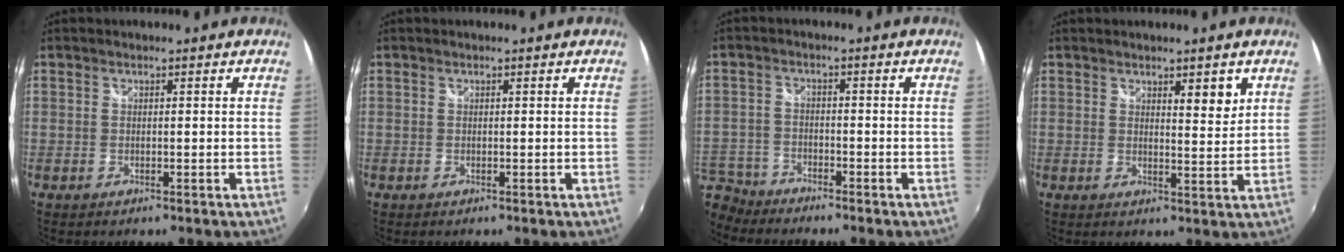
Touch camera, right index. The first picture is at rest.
{"total": 0.0}
{"total": 9.4, "force": [-7.8, 5.0, 1.7], "torque": [-0.073, -0.003, -0.155]}
{"total": 3.9, "force": [2.2, 1.0, 3.0], "torque": [-0.039, -0.002, 0.035]}